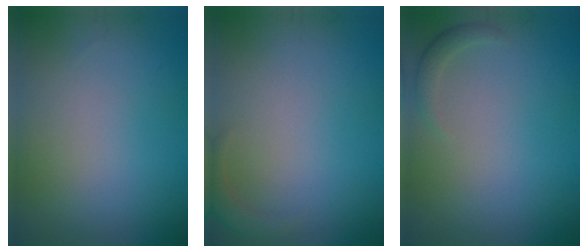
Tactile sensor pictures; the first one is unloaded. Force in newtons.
{"total": 1.6, "press": 1.6, "slide": 0.3}
{"total": 1.2, "press": 1.2, "slide": 0.2}